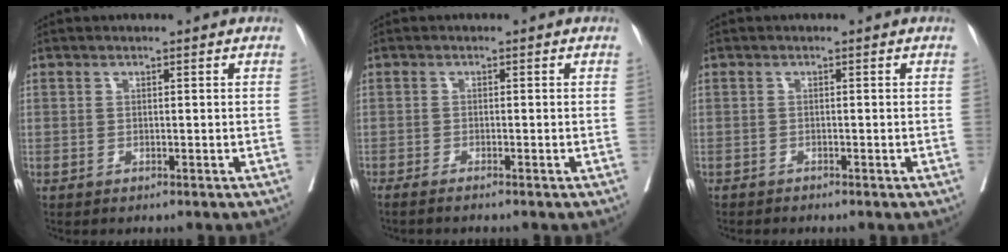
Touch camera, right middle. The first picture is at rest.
{"total": 2.7, "force": [-2.3, -0.5, 1.4], "torque": [-0.014, 0.003, -0.033]}
{"total": 0.8, "force": [-0.8, 0.1, 0.1], "torque": [-0.005, -0.001, -0.015]}